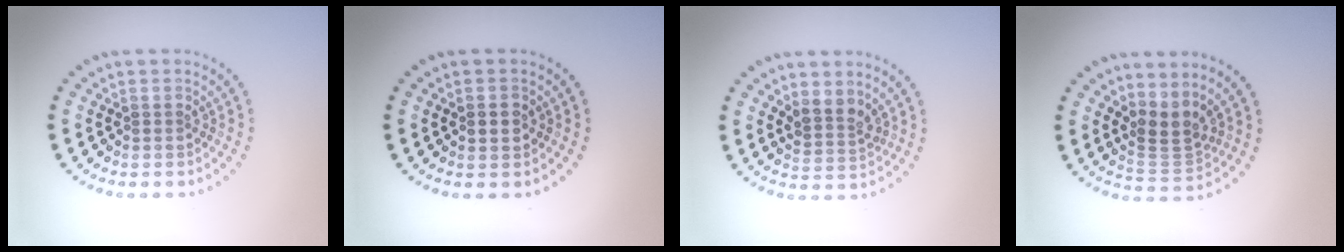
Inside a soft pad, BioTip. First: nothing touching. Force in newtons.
{"total": 1.1, "press": 1.1, "slide": 0.1}
{"total": 2.3, "press": 1.8, "slide": 1.4}
{"total": 2.8, "press": 2.0, "slide": 1.9}